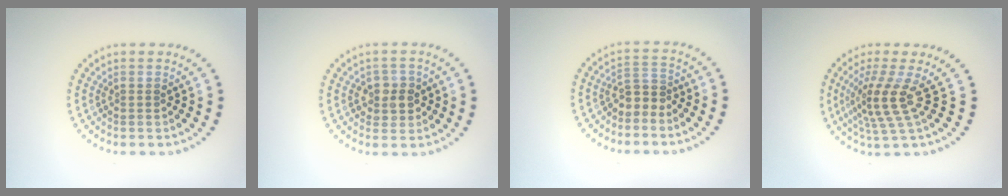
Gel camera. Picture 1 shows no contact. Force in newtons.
{"total": 2.2, "press": 2.1, "slide": 0.6}
{"total": 1.9, "press": 1.5, "slide": 1.3}
{"total": 3.7, "press": 2.6, "slide": 2.6}